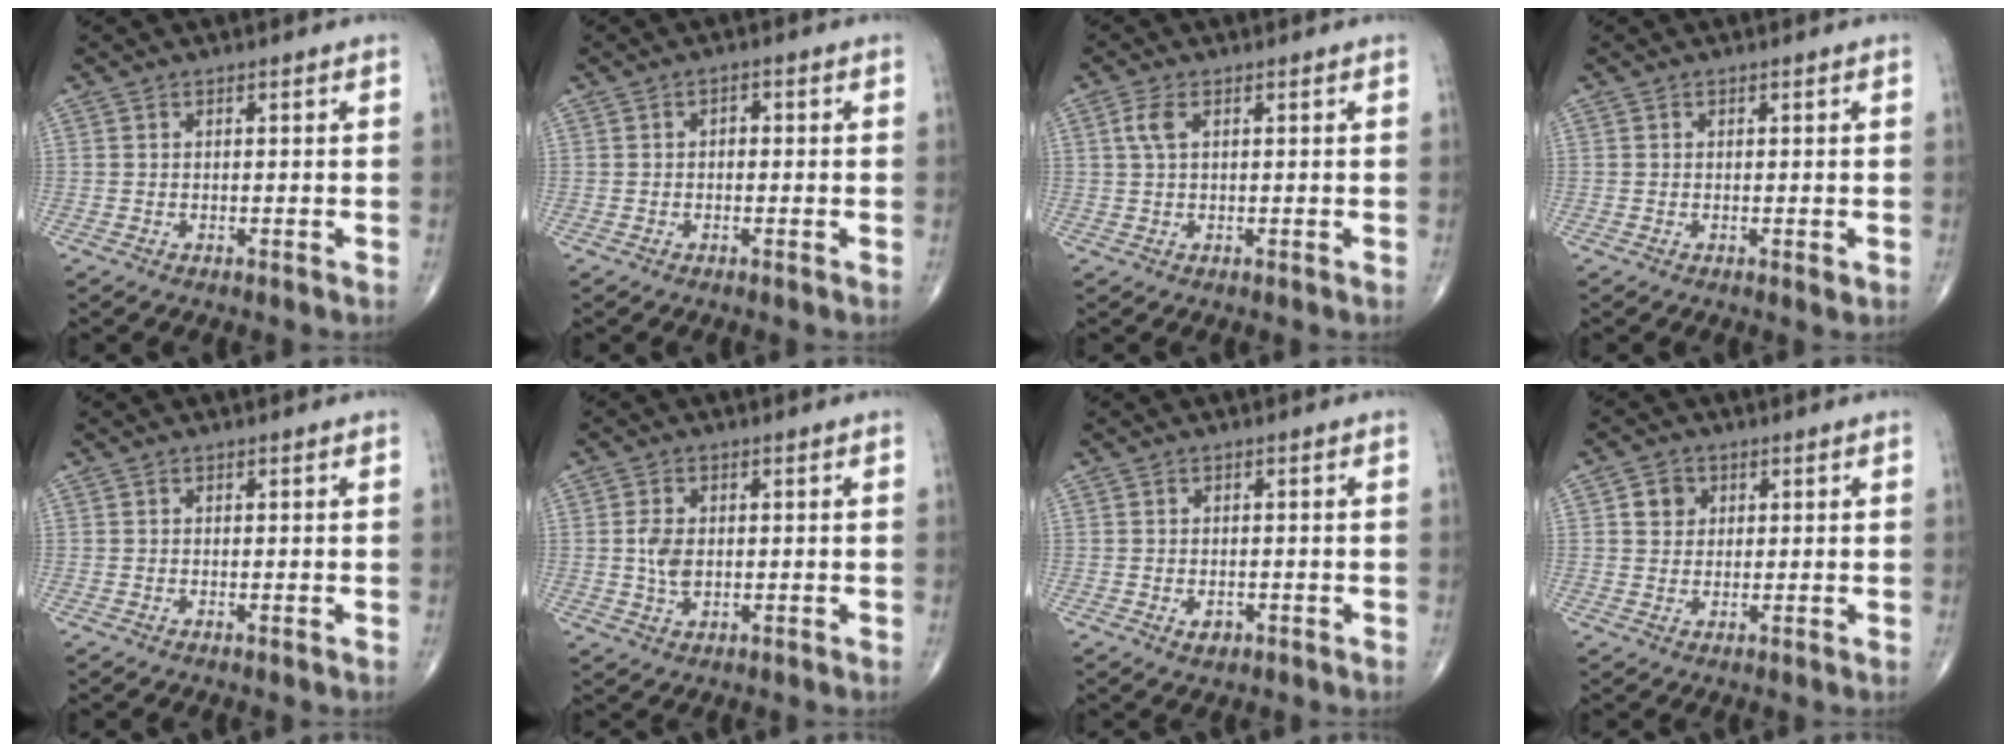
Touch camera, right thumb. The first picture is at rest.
{"total": 1.4, "force": [0.0, 1.0, 1.0], "torque": [-0.009, 0.006, -0.005]}
{"total": 2.7, "force": [0.9, 1.2, 2.3], "torque": [-0.060, 0.011, 0.020]}
{"total": 0.7, "force": [-0.1, 0.3, 0.6], "torque": [-0.007, -0.003, -0.003]}
{"total": 0.0}
{"total": 4.2, "force": [0.2, 2.7, 3.2], "torque": [-0.062, -0.002, 0.006]}
{"total": 2.0, "force": [-0.8, 1.3, 1.3], "torque": [-0.012, 0.001, -0.008]}
{"total": 3.5, "force": [1.1, 3.1, 1.3], "torque": [-0.003, -0.002, 0.015]}